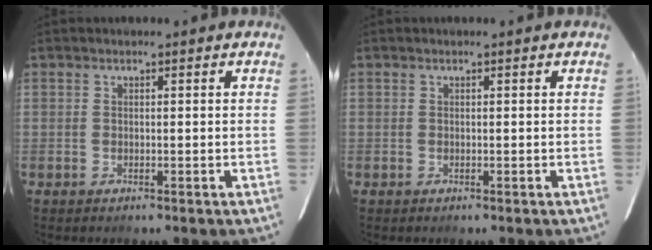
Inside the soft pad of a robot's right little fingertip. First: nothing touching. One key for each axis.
{"total": 0.0}